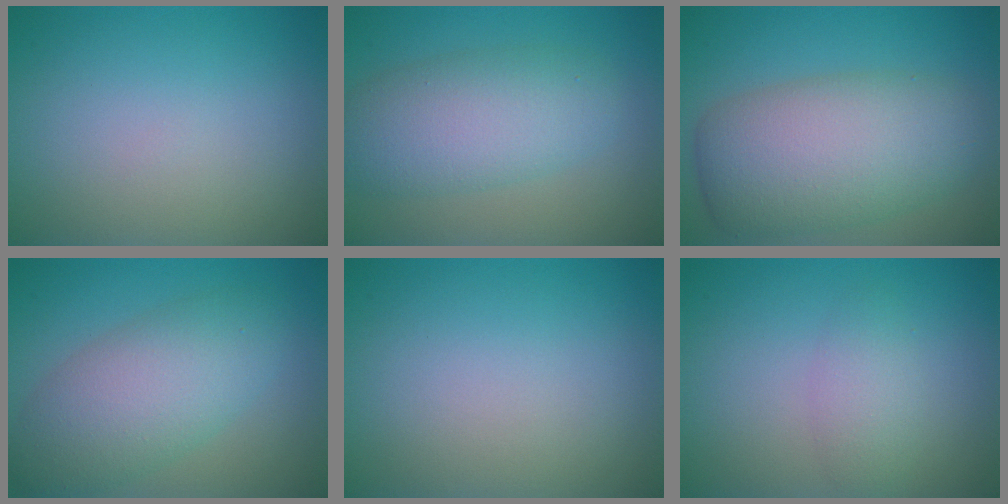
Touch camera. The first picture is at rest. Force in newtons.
{"total": 6.1, "press": 6.1, "slide": 0.1}
{"total": 8.8, "press": 8.8, "slide": 0.4}
{"total": 6.5, "press": 6.5, "slide": 0.2}
{"total": 0.0}
{"total": 2.1, "press": 2.1, "slide": 0.1}